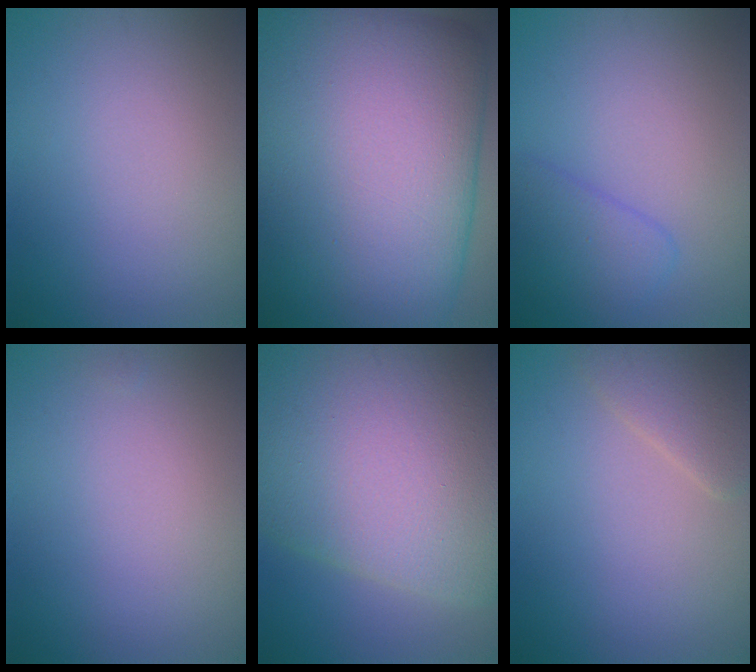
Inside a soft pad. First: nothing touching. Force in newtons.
{"total": 21.9, "press": 21.8, "slide": 0.9}
{"total": 2.7, "press": 2.6, "slide": 0.2}
{"total": 0.0}
{"total": 17.0, "press": 17.0, "slide": 0.3}
{"total": 2.5, "press": 2.5, "slide": 0.1}